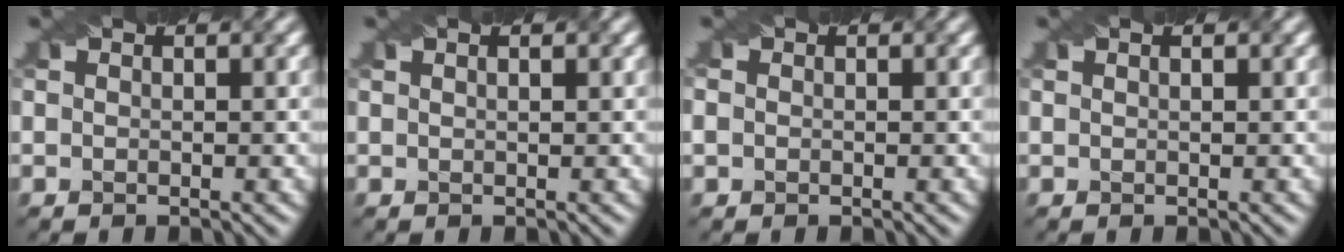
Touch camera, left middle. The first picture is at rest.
{"total": 1.8, "force": [1.0, 0.8, 1.2], "torque": [-0.006, 0.001, -0.003]}
{"total": 0.9, "force": [-0.2, 0.8, 0.3], "torque": [-0.002, -0.003, 0.001]}
{"total": 1.1, "force": [0.7, 0.4, 0.8], "torque": [-0.006, -0.006, 0.004]}